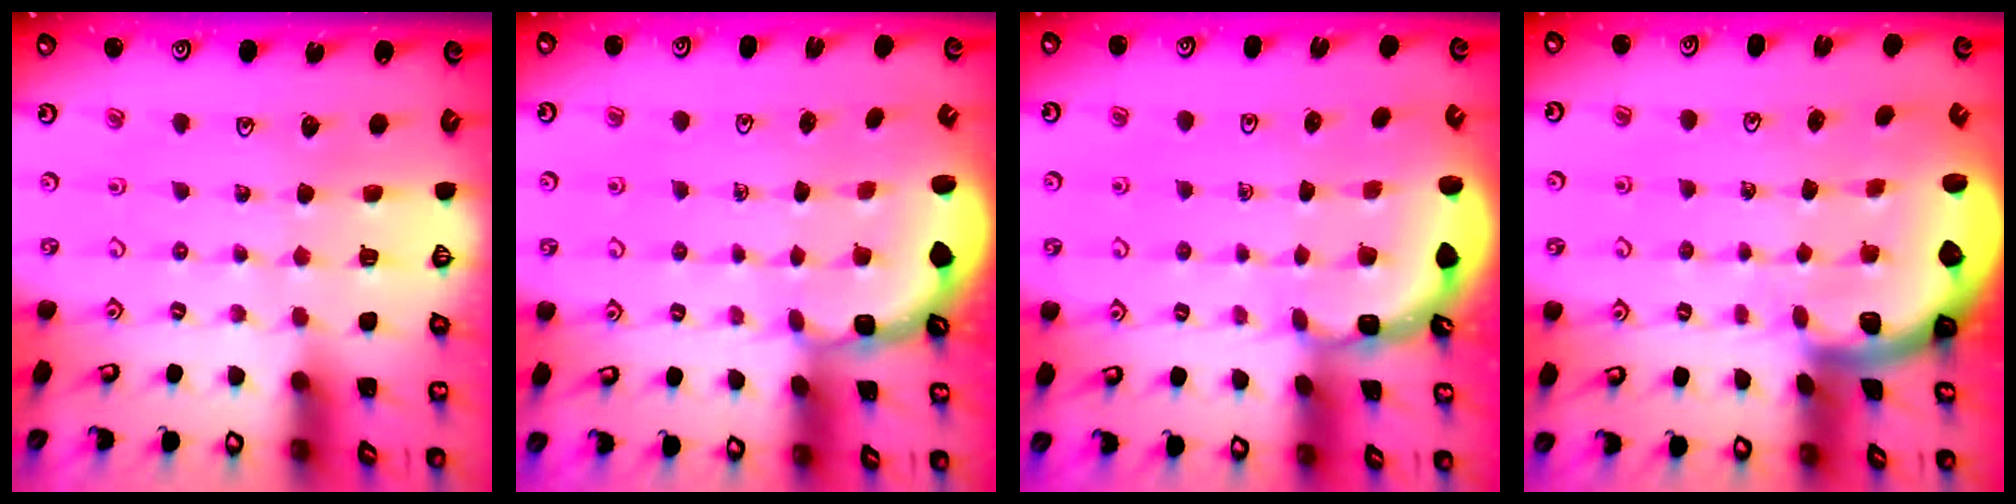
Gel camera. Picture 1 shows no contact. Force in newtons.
{"total": 2.8, "press": 2.2, "slide": 1.7}
{"total": 1.9, "press": 1.9, "slide": 0.6}
{"total": 1.9, "press": 1.8, "slide": 0.5}